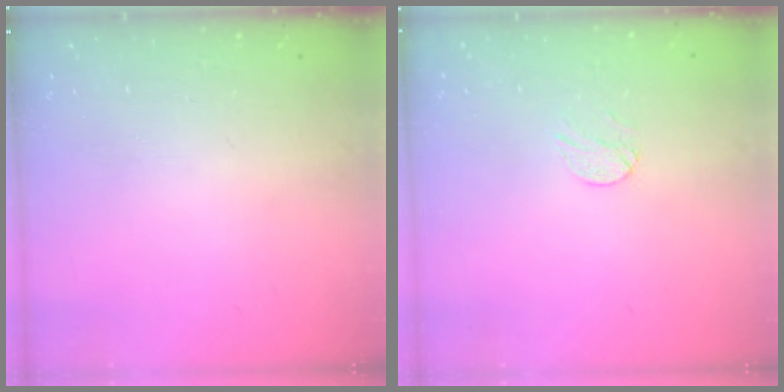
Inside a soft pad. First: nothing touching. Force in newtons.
{"total": 4.8, "press": 4.7, "slide": 0.4}